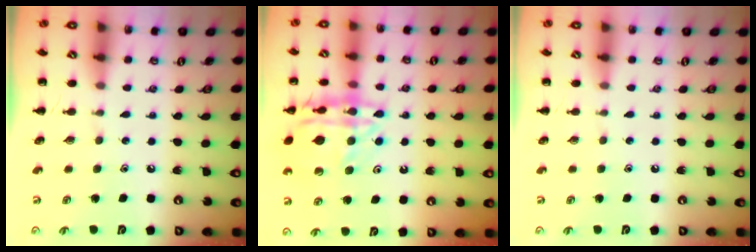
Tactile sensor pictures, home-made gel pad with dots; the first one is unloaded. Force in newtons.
{"total": 17.7, "press": 17.6, "slide": 1.7}
{"total": 0.0}